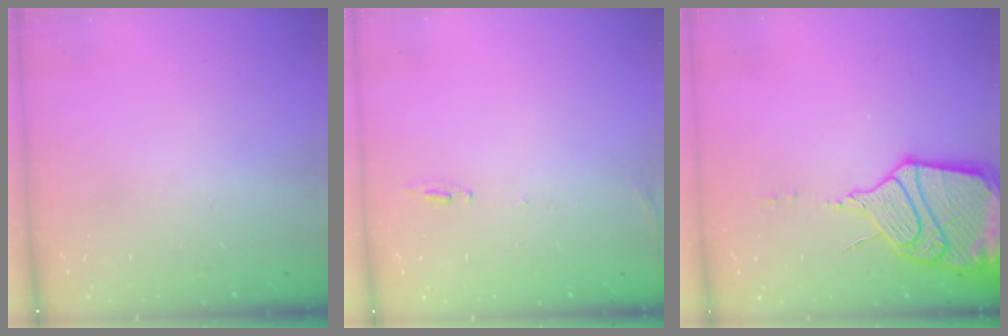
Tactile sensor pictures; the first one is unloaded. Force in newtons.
{"total": 6.1, "press": 6.0, "slide": 0.9}
{"total": 19.2, "press": 18.4, "slide": 5.2}